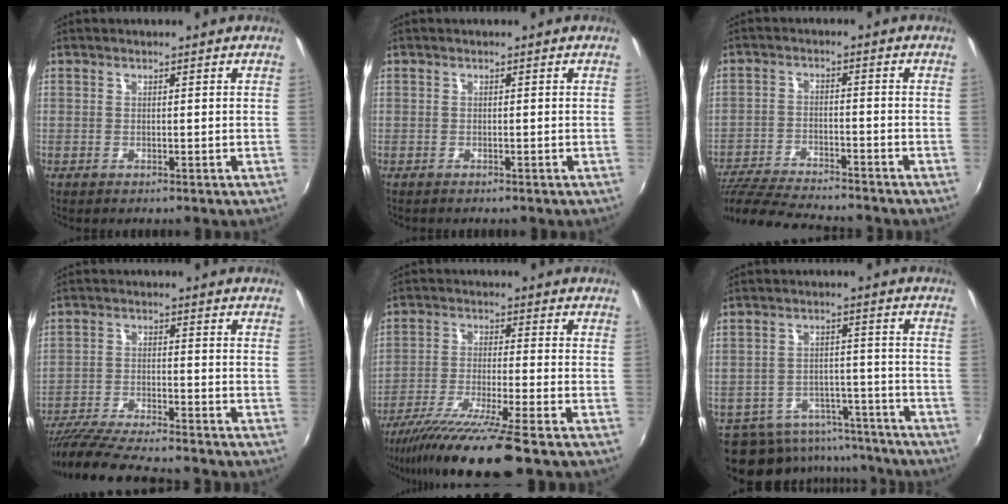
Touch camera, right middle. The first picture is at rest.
{"total": 0.5, "force": [-0.5, 0.2, 0.1], "torque": [-0.002, -0.003, -0.010]}
{"total": 16.2, "force": [-14.4, 2.5, 7.0], "torque": [-0.155, -0.027, -0.241]}
{"total": 15.1, "force": [-13.4, 1.5, 6.8], "torque": [-0.141, -0.026, -0.227]}
{"total": 14.1, "force": [-11.2, -1.1, 8.4], "torque": [-0.172, -0.043, -0.195]}
{"total": 18.7, "force": [-16.2, 7.8, 5.3], "torque": [-0.126, 0.027, -0.211]}